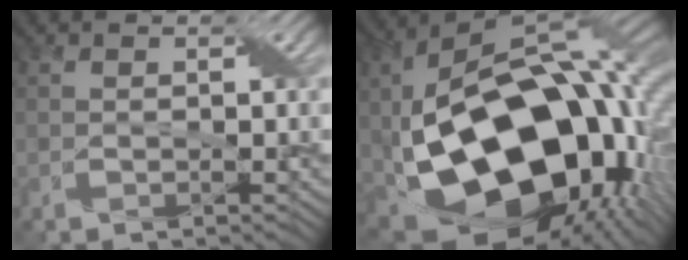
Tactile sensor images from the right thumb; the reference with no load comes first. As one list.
[{"total": 21.5, "force": [-1.8, 14.1, 16.1], "torque": [-0.353, -0.038, -0.004]}]